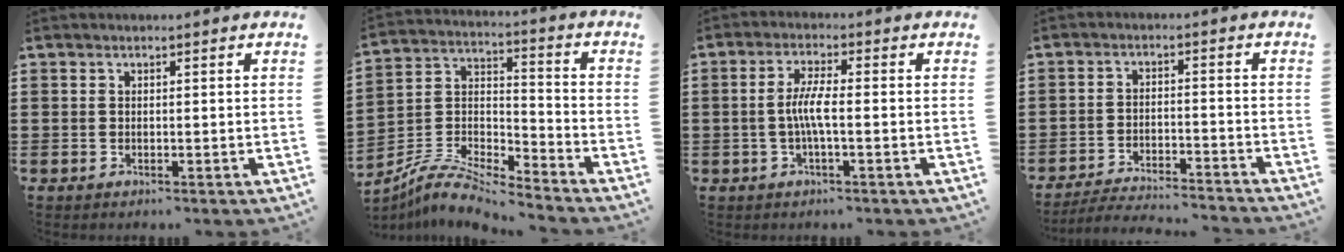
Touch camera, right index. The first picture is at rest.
{"total": 8.2, "force": [-7.3, 1.5, 3.3], "torque": [-0.079, 0.002, -0.150]}
{"total": 4.5, "force": [-0.8, 0.3, 4.4], "torque": [-0.094, -0.010, -0.022]}
{"total": 4.2, "force": [-4.2, -0.2, 0.8], "torque": [-0.024, -0.005, -0.088]}